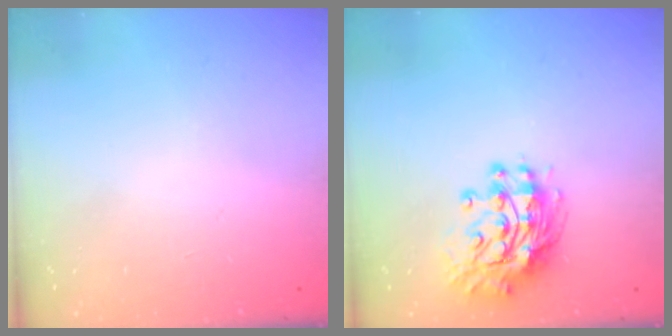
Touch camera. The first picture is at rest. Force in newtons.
{"total": 12.5, "press": 12.4, "slide": 1.0}